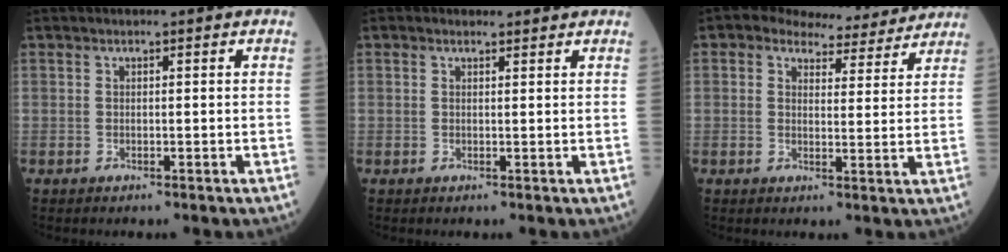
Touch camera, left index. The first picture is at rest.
{"total": 1.5, "force": [1.4, 0.5, 0.2], "torque": [-0.014, 0.006, 0.018]}
{"total": 9.2, "force": [8.4, 3.2, 2.2], "torque": [-0.025, 0.010, 0.098]}